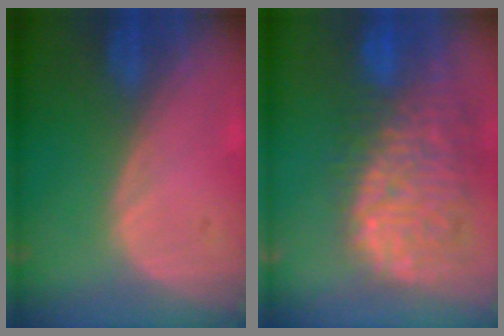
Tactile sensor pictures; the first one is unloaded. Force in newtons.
{"total": 13.6, "press": 11.4, "slide": 7.4}